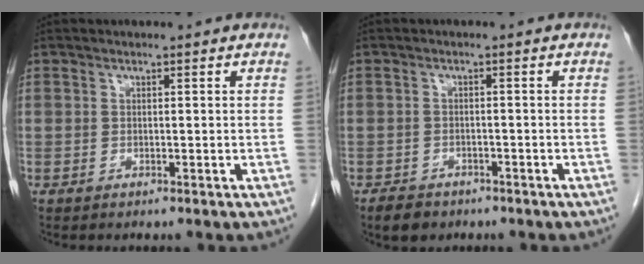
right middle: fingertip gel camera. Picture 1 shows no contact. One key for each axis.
{"total": 3.6, "fx": -2.7, "fy": 2.2, "fz": 1.0, "tx": -0.022, "ty": 0.000, "tz": -0.039}